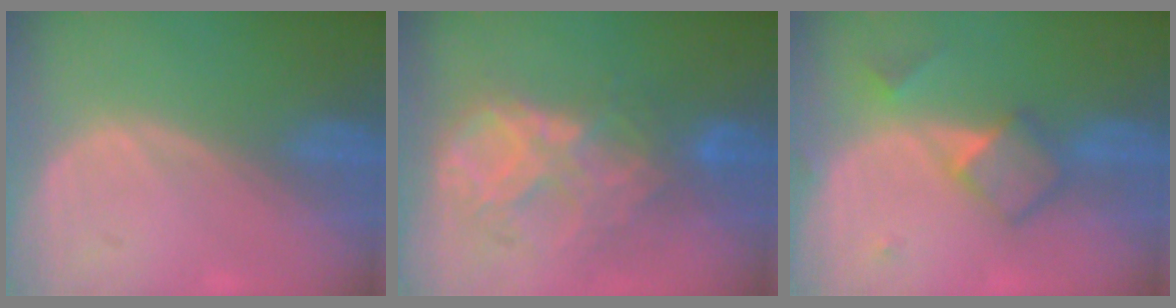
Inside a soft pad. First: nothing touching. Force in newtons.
{"total": 9.2, "press": 7.8, "slide": 4.9}
{"total": 5.0, "press": 4.9, "slide": 1.0}